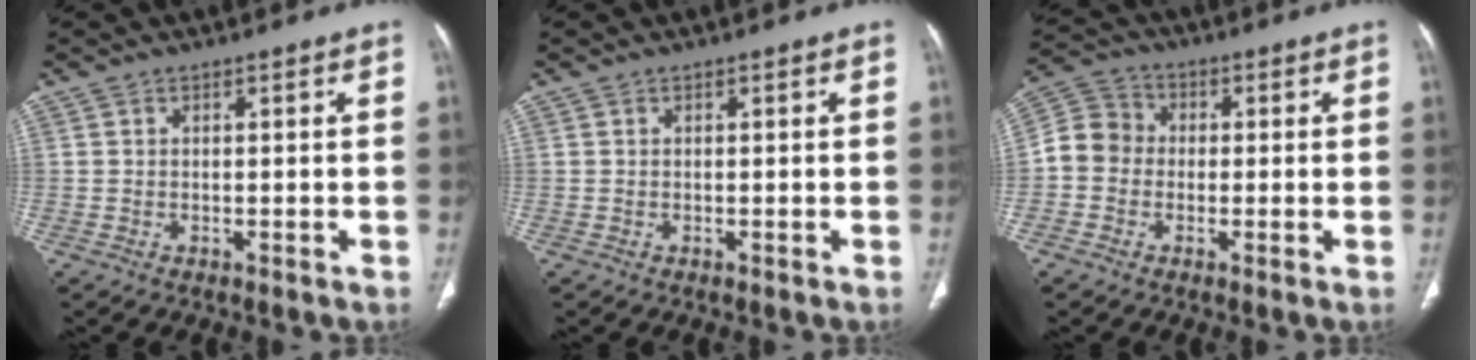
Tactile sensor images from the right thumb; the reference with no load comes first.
{"total": 0.0}
{"total": 7.2, "force": [-0.8, 6.5, 3.1], "torque": [-0.042, 0.026, -0.030]}